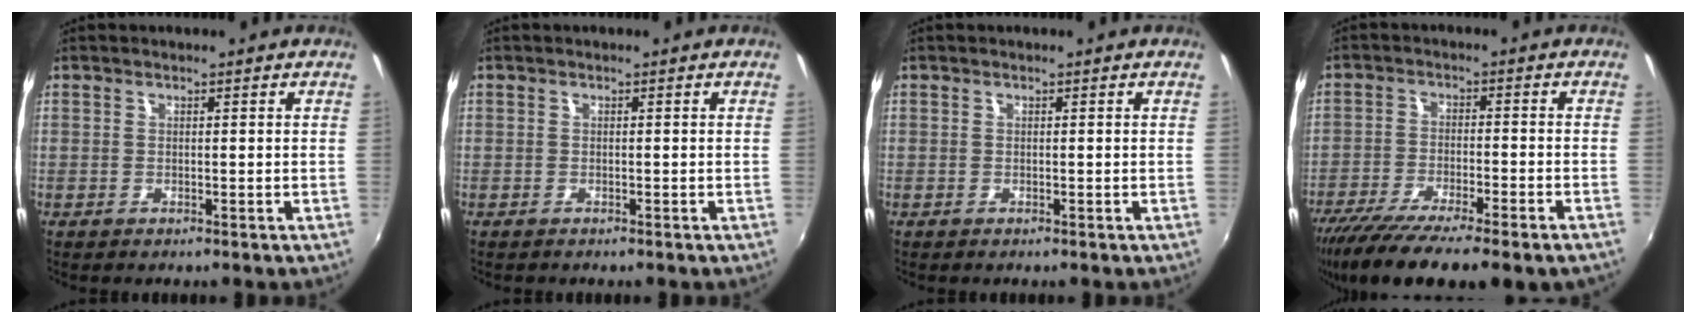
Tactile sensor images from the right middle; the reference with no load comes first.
{"total": 0.6, "force": [-0.5, 0.3, 0.0], "torque": [-0.003, -0.004, -0.010]}
{"total": 0.0}
{"total": 16.0, "force": [-12.4, 2.5, 9.9], "torque": [-0.191, -0.060, -0.198]}